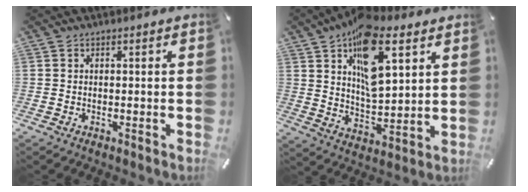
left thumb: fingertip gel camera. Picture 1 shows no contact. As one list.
[{"total": 17.1, "force": [8.8, 8.7, 11.7], "torque": [-0.188, -0.030, 0.153]}]